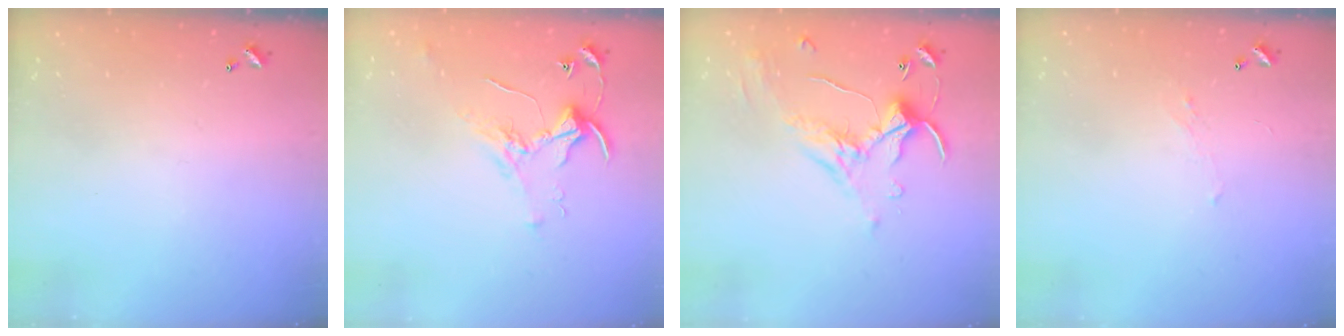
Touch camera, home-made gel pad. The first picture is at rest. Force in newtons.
{"total": 2.1, "press": 2.1, "slide": 0.1}
{"total": 1.1, "press": 0.4, "slide": 1.0}
{"total": 1.3, "press": 1.1, "slide": 0.7}